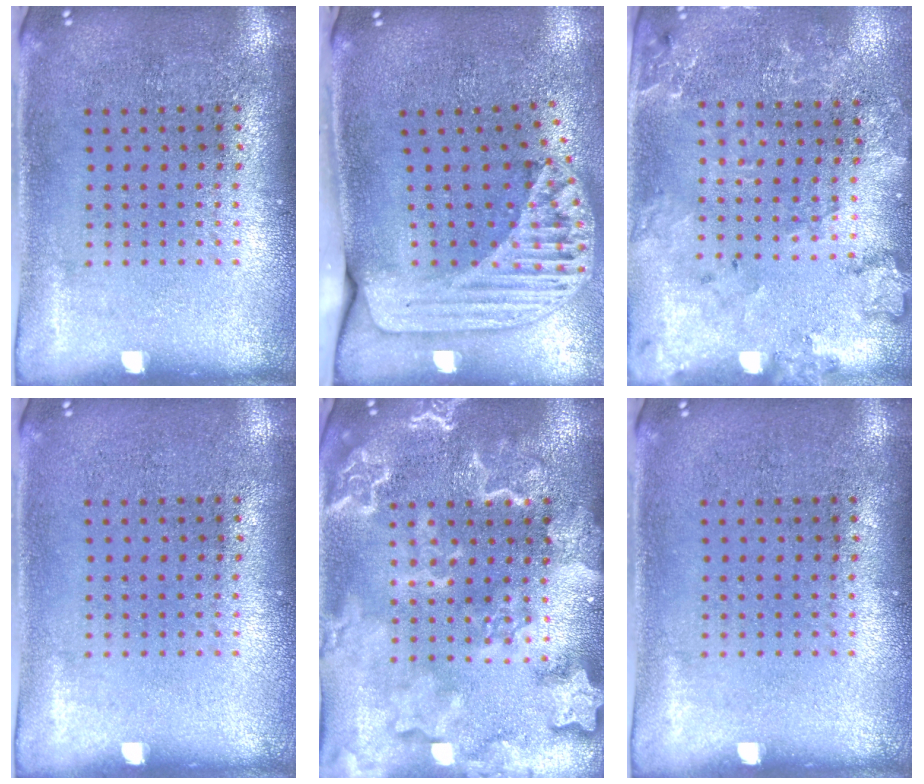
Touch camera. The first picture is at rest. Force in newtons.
{"total": 2.2, "press": 1.7, "slide": 1.4}
{"total": 1.9, "press": 1.9, "slide": 0.2}
{"total": 0.0}
{"total": 4.6, "press": 4.5, "slide": 0.6}
{"total": 0.0}